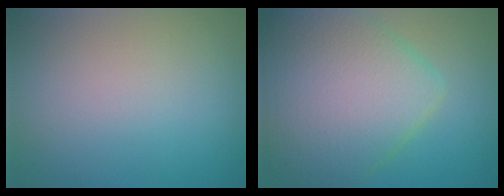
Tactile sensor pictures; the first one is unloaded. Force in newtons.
{"total": 10.1, "press": 10.1, "slide": 0.2}